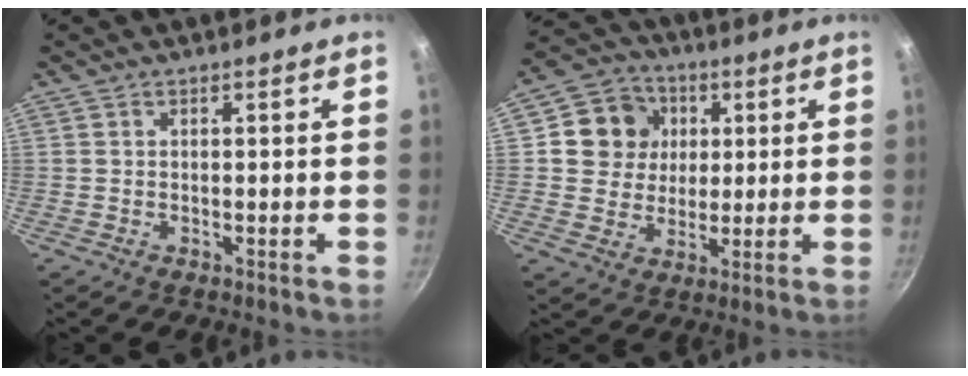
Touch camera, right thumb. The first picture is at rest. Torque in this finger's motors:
{"motor_torque": [1.16, 1.01, 0.88, -0.17, 0.03]}